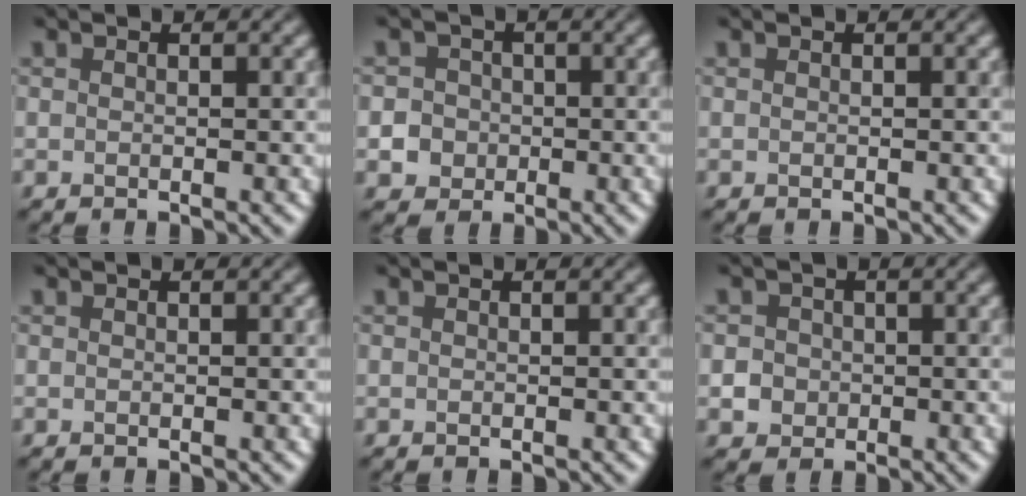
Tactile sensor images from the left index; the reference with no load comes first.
{"total": 5.0, "force": [-0.9, 4.7, 1.3], "torque": [-0.003, 0.015, -0.032]}
{"total": 0.0}
{"total": 0.0}
{"total": 0.0}
{"total": 3.4, "force": [-0.1, 3.3, 1.1], "torque": [0.001, 0.016, -0.017]}